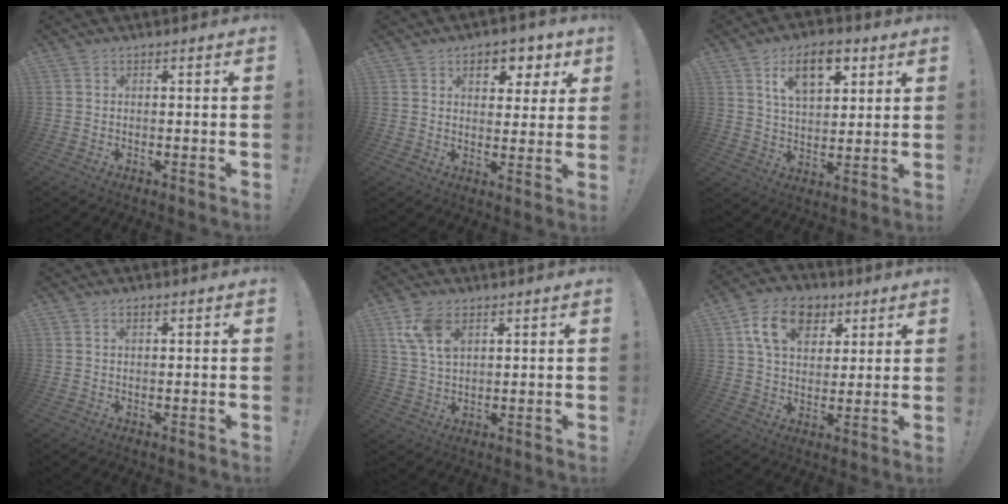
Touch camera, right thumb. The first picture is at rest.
{"total": 7.3, "force": [3.6, 5.1, 3.9], "torque": [-0.038, -0.020, 0.062]}
{"total": 12.0, "force": [6.1, 6.3, 8.1], "torque": [-0.129, -0.011, 0.110]}
{"total": 1.0, "force": [0.6, 0.3, 0.8], "torque": [-0.014, 0.000, 0.010]}
{"total": 9.0, "force": [4.5, 5.0, 6.0], "torque": [-0.120, -0.006, 0.087]}
{"total": 13.8, "force": [6.5, 9.7, 7.4], "torque": [-0.114, -0.017, 0.123]}